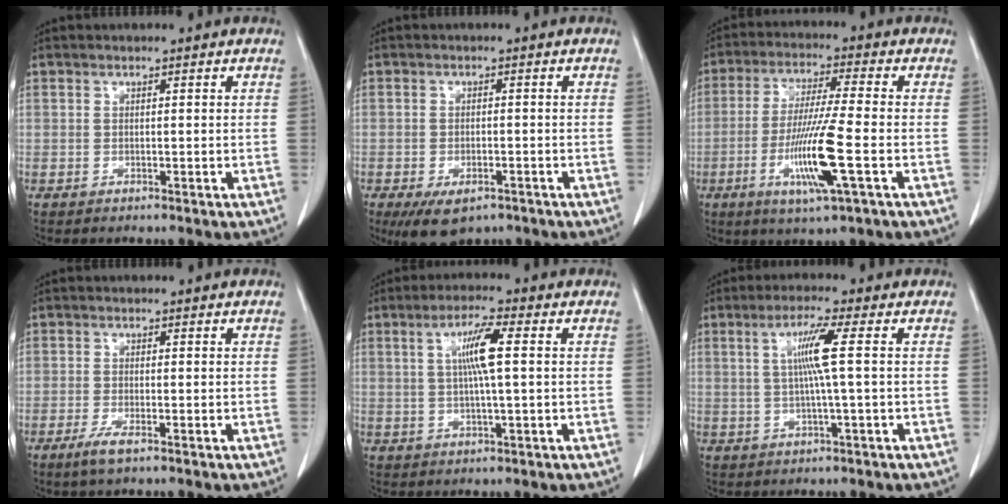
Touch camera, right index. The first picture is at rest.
{"total": 6.7, "force": [-4.4, 3.1, 4.0], "torque": [-0.067, -0.008, -0.064]}
{"total": 11.5, "force": [-3.5, -0.4, 11.0], "torque": [-0.216, -0.019, -0.068]}
{"total": 2.6, "force": [-1.6, 0.3, 2.1], "torque": [-0.045, -0.007, -0.032]}
{"total": 6.2, "force": [1.1, 0.1, 6.1], "torque": [-0.112, 0.003, 0.020]}
{"total": 5.8, "force": [0.9, -1.0, 5.7], "torque": [-0.107, 0.004, 0.020]}